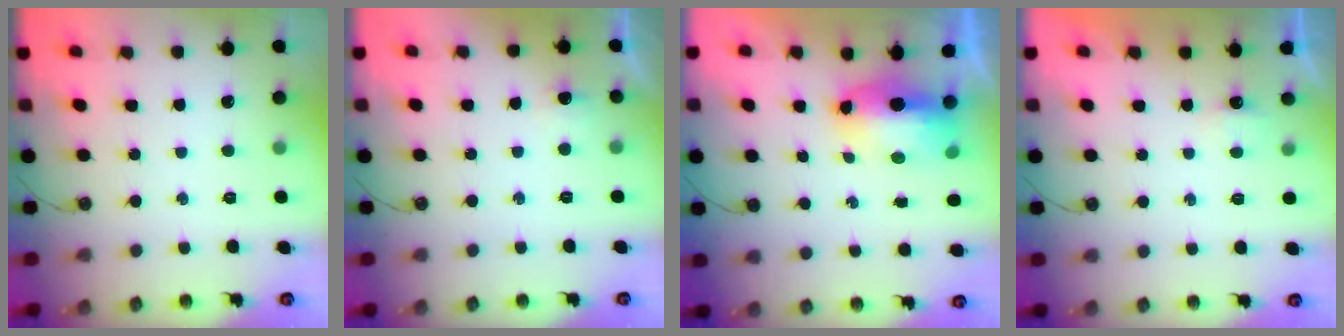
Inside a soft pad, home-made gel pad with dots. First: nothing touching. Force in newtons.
{"total": 4.9, "press": 4.4, "slide": 2.0}
{"total": 9.4, "press": 9.2, "slide": 2.2}
{"total": 2.5, "press": 2.4, "slide": 0.5}